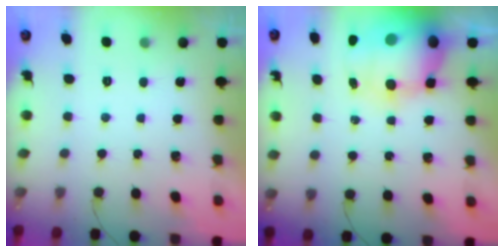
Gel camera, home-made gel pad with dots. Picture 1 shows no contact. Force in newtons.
{"total": 19.4, "press": 18.9, "slide": 4.6}